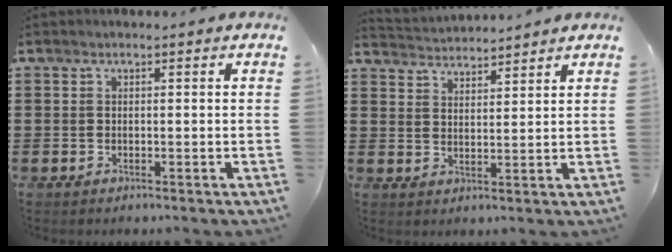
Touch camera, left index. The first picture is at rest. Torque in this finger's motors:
{"motor_torque": [0.42, 0.38, -0.42, 0.05]}